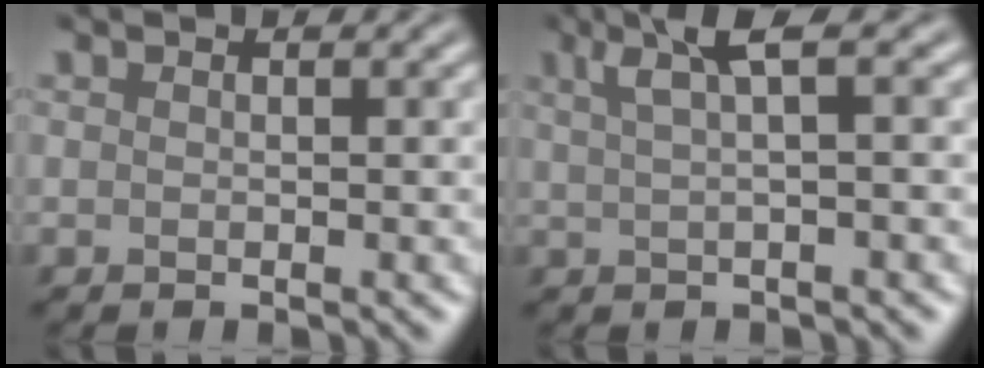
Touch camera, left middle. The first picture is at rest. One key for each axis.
{"total": 2.6, "fx": 1.3, "fy": 0.1, "fz": 2.3, "tx": -0.040, "ty": 0.018, "tz": 0.036}